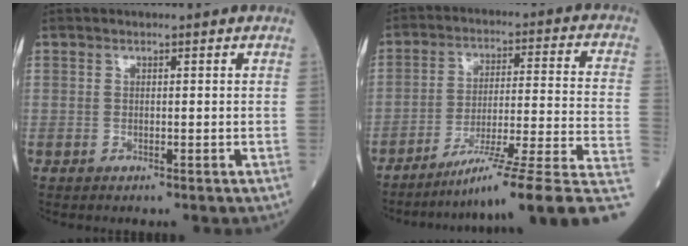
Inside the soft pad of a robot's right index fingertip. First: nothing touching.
{"total": 17.7, "force": [-12.6, -1.5, 12.4], "torque": [-0.136, 0.014, -0.193]}